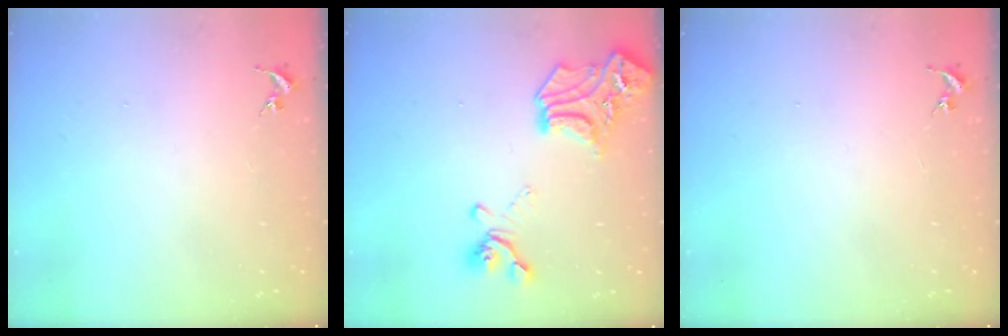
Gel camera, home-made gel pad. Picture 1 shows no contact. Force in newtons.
{"total": 19.5, "press": 19.5, "slide": 0.7}
{"total": 0.0}